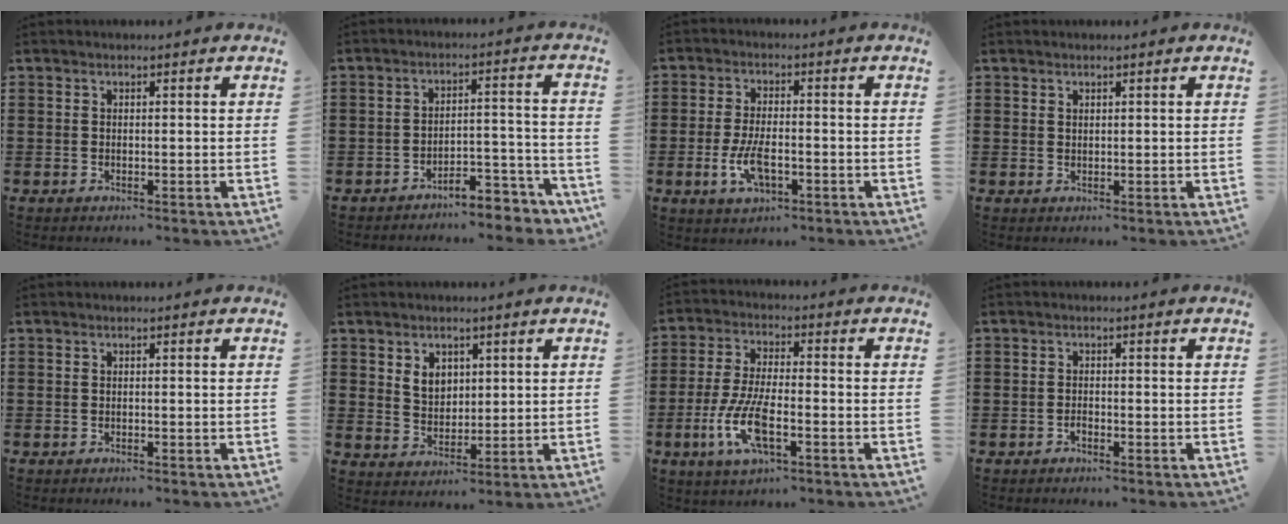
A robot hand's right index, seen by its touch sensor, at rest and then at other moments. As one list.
[{"total": 5.2, "force": [-4.9, 0.8, 1.5], "torque": [-0.025, 0.011, -0.099]}, {"total": 6.0, "force": [-1.8, 2.7, 5.0], "torque": [-0.111, -0.002, -0.037]}, {"total": 0.7, "force": [0.6, 0.4, 0.1], "torque": [-0.004, 0.002, 0.011]}, {"total": 0.0}, {"total": 4.0, "force": [1.8, 3.1, 1.9], "torque": [-0.048, 0.011, 0.032]}, {"total": 9.0, "force": [-3.4, 2.8, 7.8], "torque": [-0.180, -0.015, -0.066]}, {"total": 1.0, "force": [-0.7, 0.5, 0.5], "torque": [-0.010, -0.001, -0.013]}]